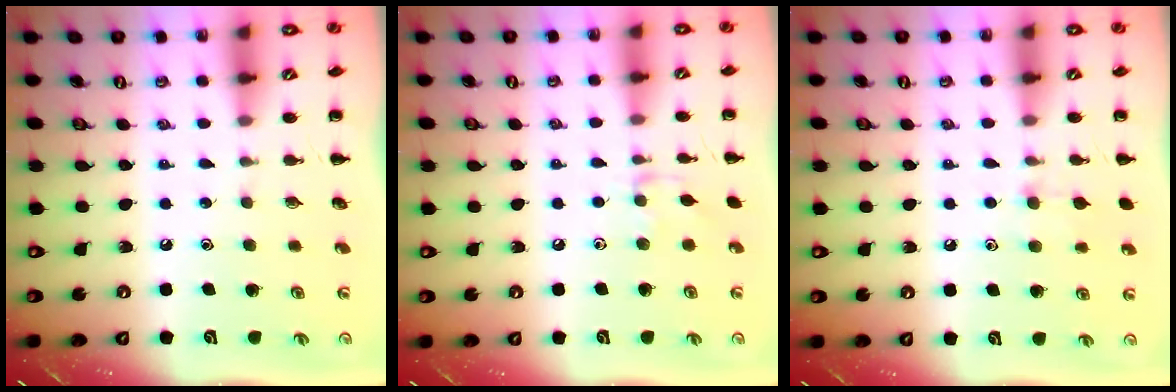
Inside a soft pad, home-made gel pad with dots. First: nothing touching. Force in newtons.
{"total": 5.3, "press": 5.2, "slide": 0.9}
{"total": 7.0, "press": 6.7, "slide": 2.3}